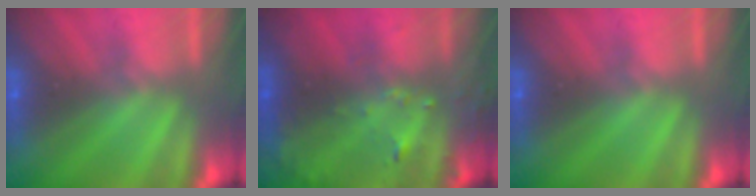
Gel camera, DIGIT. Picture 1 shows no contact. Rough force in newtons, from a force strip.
{"total": 7.0}
{"total": 0.0}